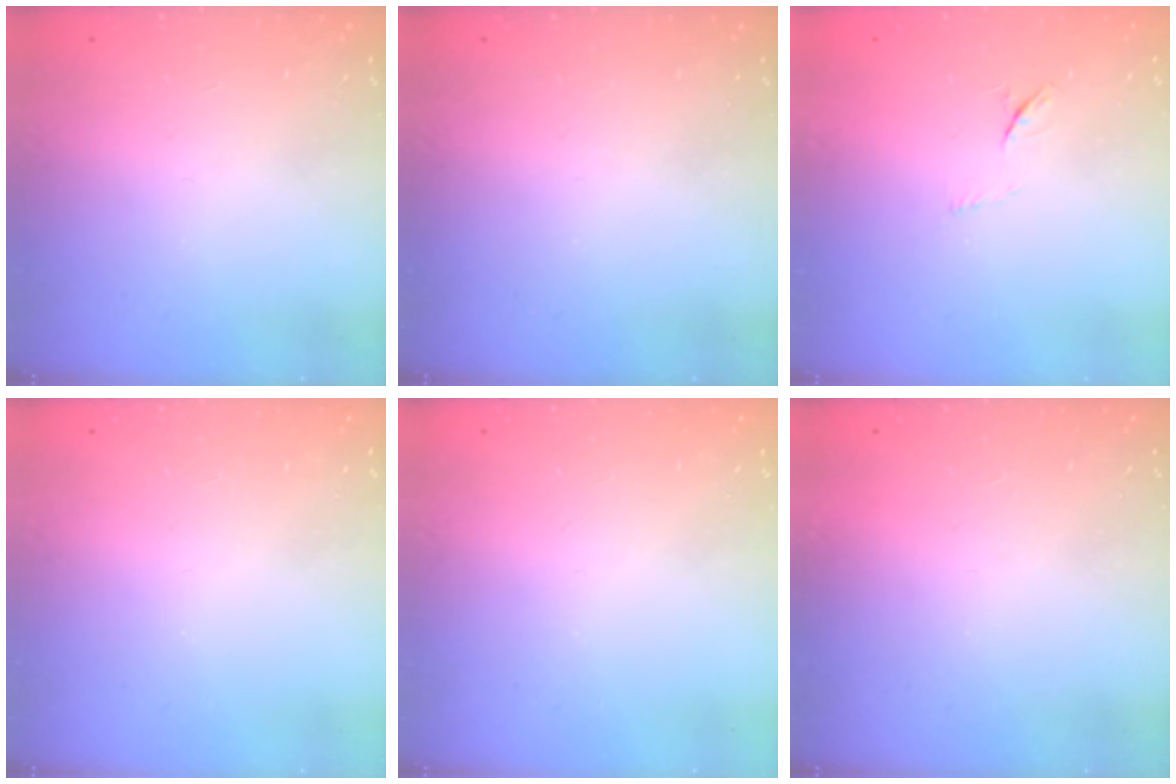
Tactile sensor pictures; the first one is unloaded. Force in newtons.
{"total": 0.0}
{"total": 4.2, "press": 4.0, "slide": 1.4}
{"total": 0.0}
{"total": 0.0}
{"total": 1.5, "press": 1.5, "slide": 0.1}